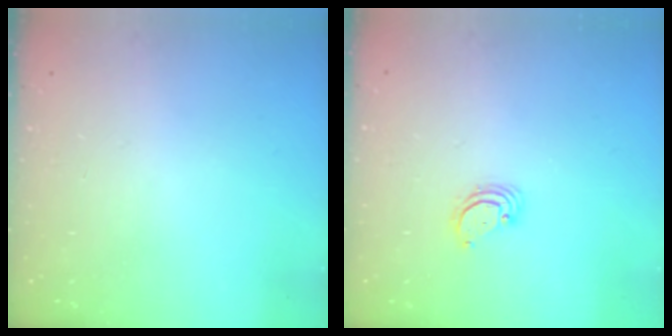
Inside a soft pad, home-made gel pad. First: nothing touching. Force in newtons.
{"total": 3.4, "press": 3.4, "slide": 0.1}